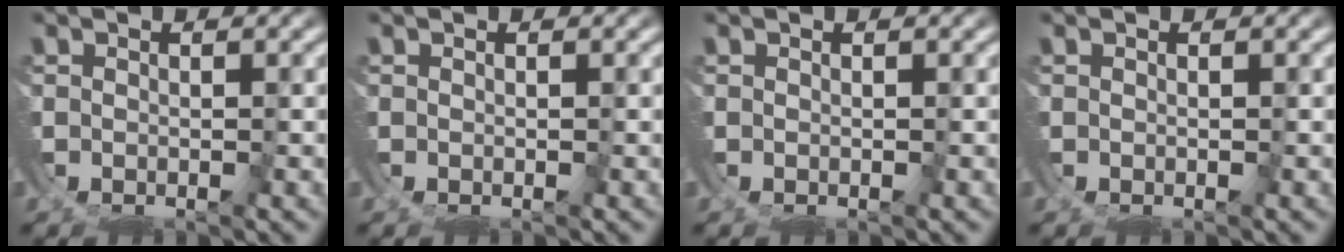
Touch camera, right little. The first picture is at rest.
{"total": 0.0}
{"total": 0.0}
{"total": 0.0}